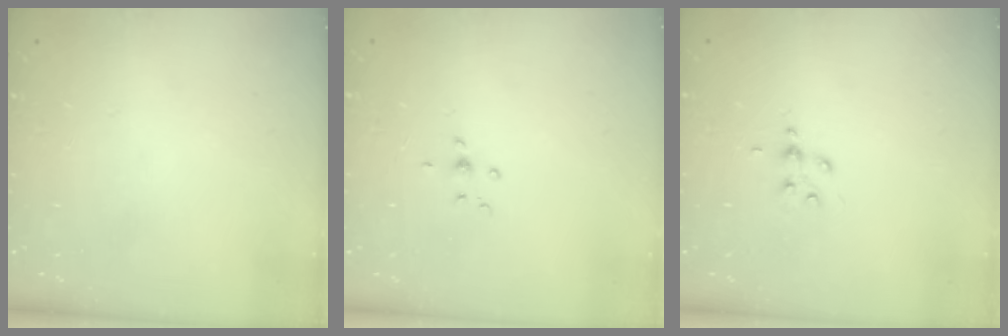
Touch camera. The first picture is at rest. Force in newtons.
{"total": 3.7, "press": 3.7, "slide": 0.7}
{"total": 4.4, "press": 3.9, "slide": 2.0}